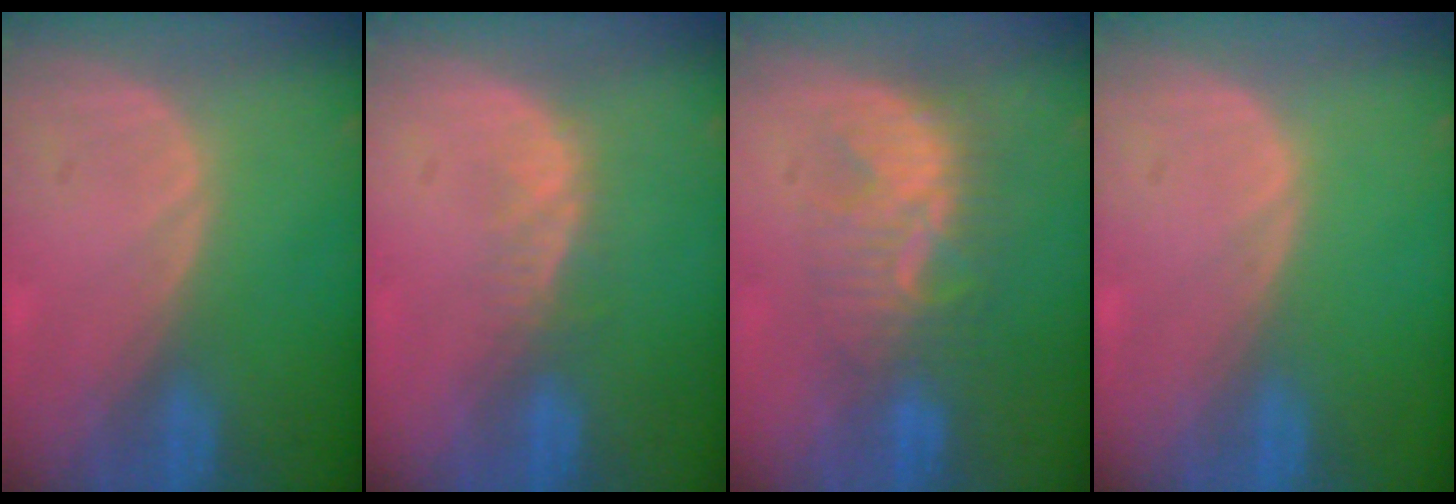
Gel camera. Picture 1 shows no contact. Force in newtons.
{"total": 2.8, "press": 2.3, "slide": 1.7}
{"total": 7.7, "press": 7.4, "slide": 2.3}
{"total": 0.0}